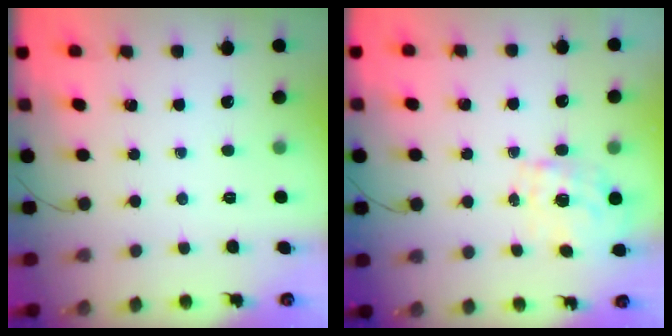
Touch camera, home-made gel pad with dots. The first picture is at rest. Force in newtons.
{"total": 0.9, "press": 0.7, "slide": 0.6}